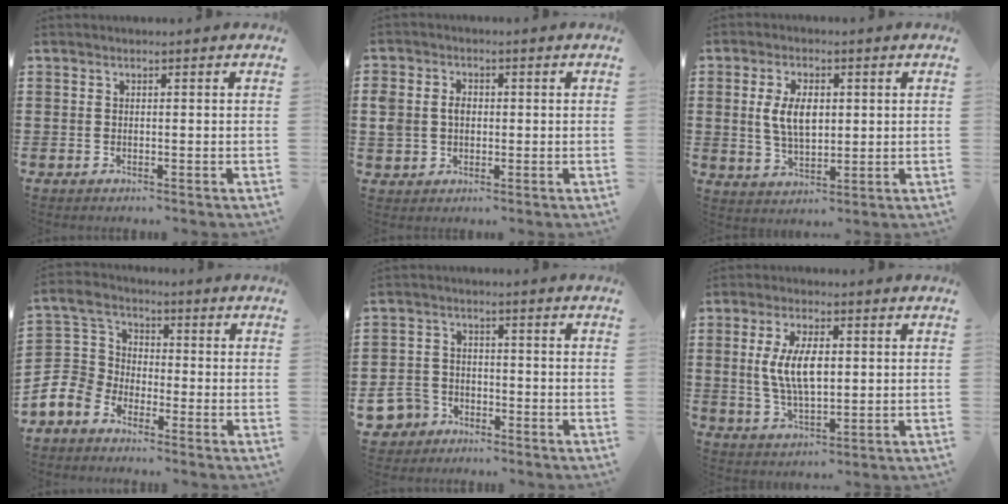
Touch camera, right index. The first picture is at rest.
{"total": 3.4, "force": [0.1, 2.8, 2.0], "torque": [-0.054, 0.010, -0.003]}
{"total": 6.1, "force": [0.7, 3.3, 5.1], "torque": [-0.104, 0.005, 0.008]}
{"total": 5.8, "force": [-2.4, 4.9, 1.7], "torque": [-0.080, -0.001, -0.060]}
{"total": 5.4, "force": [-3.5, 3.8, 1.5], "torque": [-0.076, 0.001, -0.079]}
{"total": 8.0, "force": [0.7, 3.4, 7.2], "torque": [-0.151, 0.005, 0.009]}